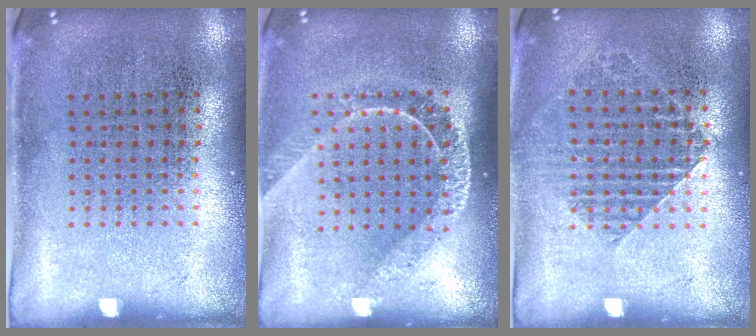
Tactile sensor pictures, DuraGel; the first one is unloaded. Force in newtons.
{"total": 1.8, "press": 1.5, "slide": 1.0}
{"total": 1.3, "press": 1.2, "slide": 0.4}